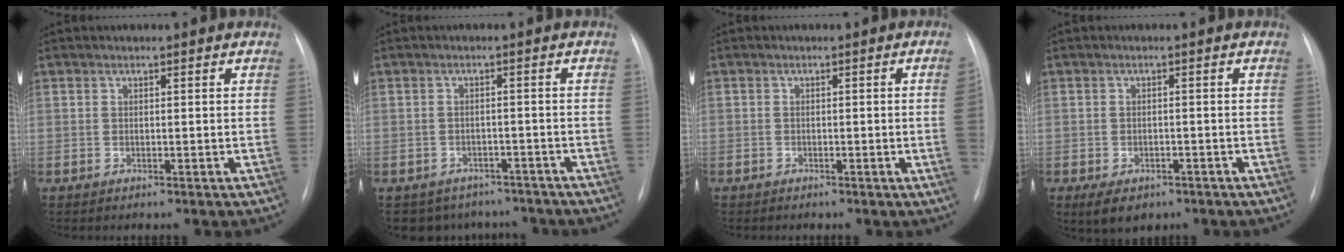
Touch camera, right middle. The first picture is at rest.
{"total": 8.1, "force": [-6.8, 4.3, 0.5], "torque": [-0.001, 0.017, -0.078]}
{"total": 2.2, "force": [-0.6, -0.6, 2.0], "torque": [-0.029, 0.000, -0.011]}
{"total": 5.2, "force": [-3.4, 3.1, 2.5], "torque": [-0.038, -0.004, -0.044]}